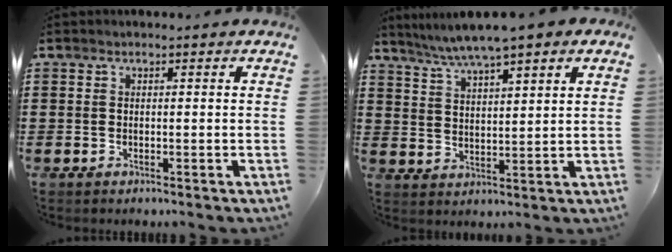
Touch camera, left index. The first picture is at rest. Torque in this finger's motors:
{"motor_torque": [2.14, 0.00, 1.02, 0.21]}